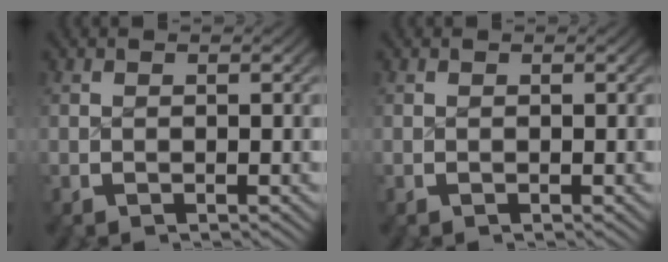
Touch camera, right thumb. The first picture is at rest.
{"total": 0.0}